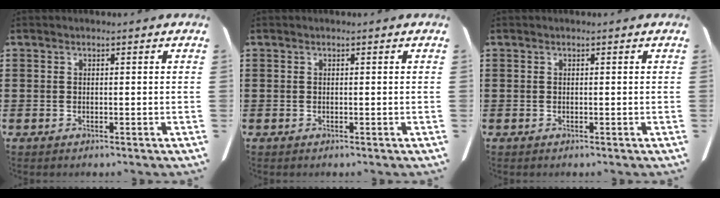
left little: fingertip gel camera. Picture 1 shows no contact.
{"total": 0.0}
{"total": 0.0}